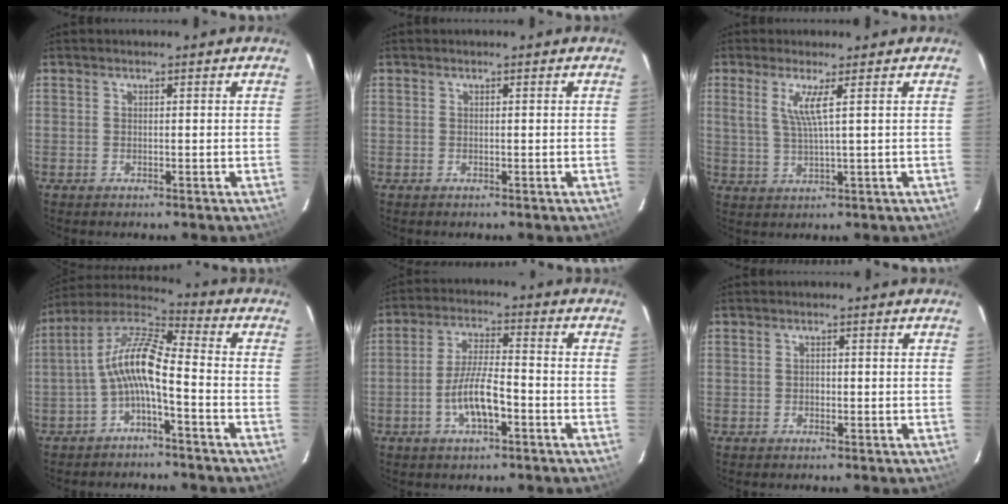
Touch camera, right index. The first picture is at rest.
{"total": 0.0}
{"total": 4.2, "force": [1.7, -0.5, 3.8], "torque": [-0.075, -0.005, 0.036]}
{"total": 9.1, "force": [-3.0, 2.2, 8.3], "torque": [-0.182, 0.021, -0.062]}
{"total": 7.9, "force": [-3.2, 2.1, 6.9], "torque": [-0.139, 0.004, -0.056]}
{"total": 0.7, "force": [-0.2, 0.7, 0.2], "torque": [-0.002, 0.002, -0.003]}